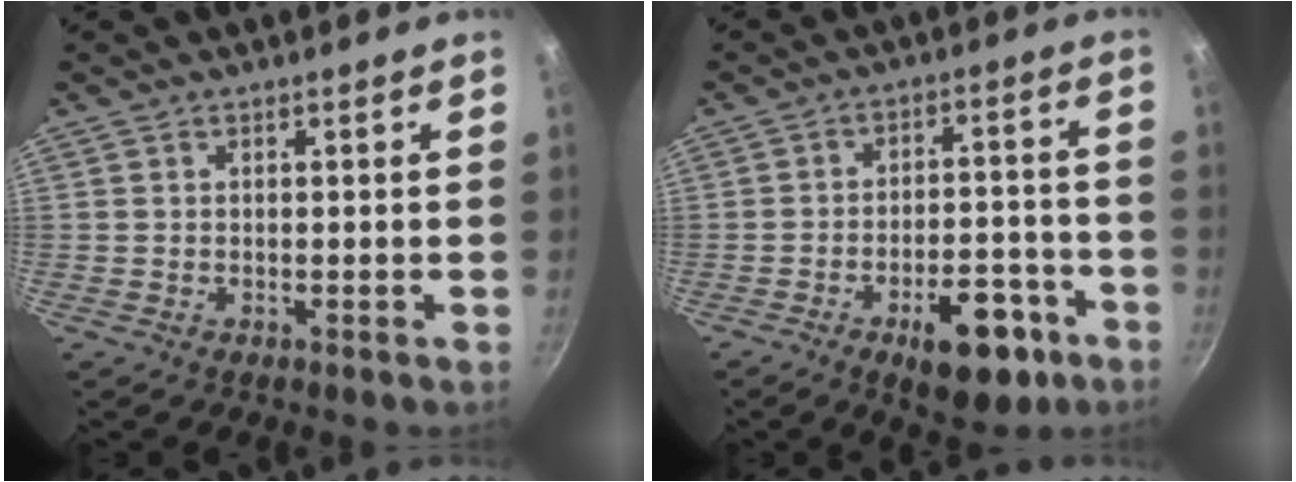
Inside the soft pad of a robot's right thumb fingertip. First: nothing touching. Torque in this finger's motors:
{"motor_torque": [1.93, 1.25, 1.28, -1.05, 0.07]}